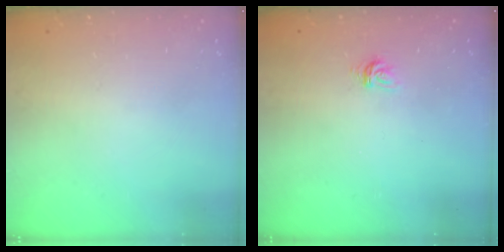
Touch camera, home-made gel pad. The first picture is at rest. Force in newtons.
{"total": 3.4, "press": 3.4, "slide": 0.2}